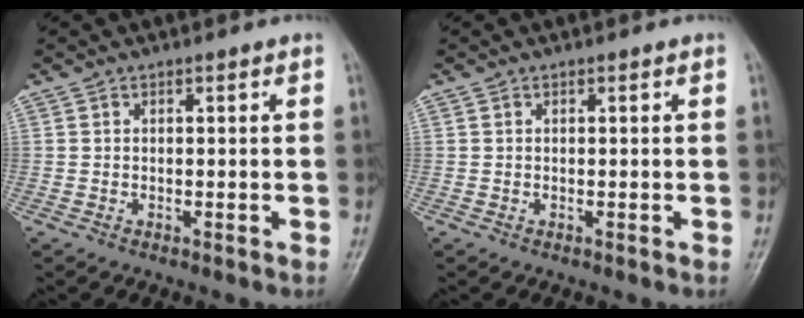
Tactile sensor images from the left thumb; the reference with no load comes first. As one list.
[{"total": 0.0}]